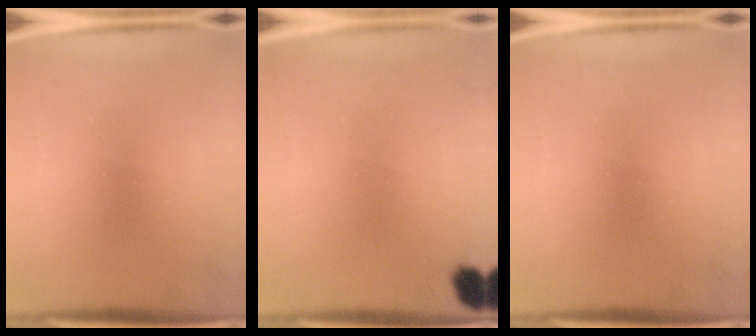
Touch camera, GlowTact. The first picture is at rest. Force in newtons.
{"total": 4.4}
{"total": 0.0}